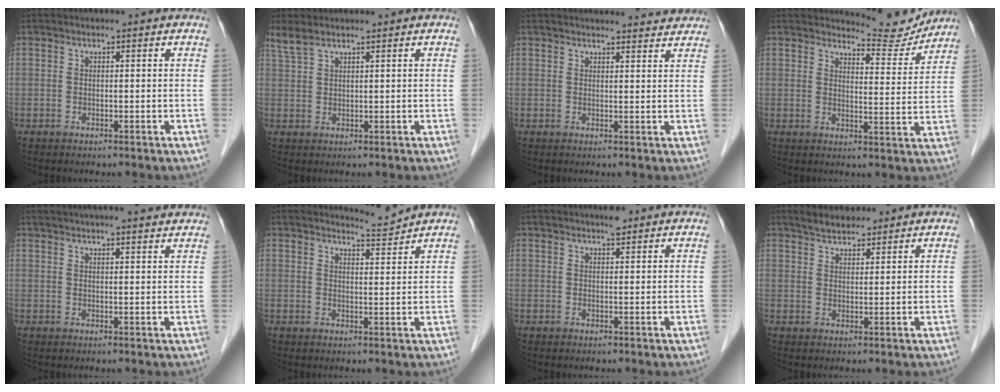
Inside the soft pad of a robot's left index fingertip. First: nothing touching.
{"total": 2.4, "force": [2.1, 0.2, 1.0], "torque": [-0.029, 0.014, 0.050]}
{"total": 7.6, "force": [7.4, 0.7, 1.5], "torque": [-0.012, 0.003, 0.073]}
{"total": 6.7, "force": [6.6, 0.5, -0.4], "torque": [-0.002, -0.022, 0.084]}
{"total": 9.5, "force": [8.2, 0.8, 4.8], "torque": [-0.066, 0.020, 0.098]}
{"total": 2.9, "force": [2.7, -0.9, -0.6], "torque": [0.001, -0.018, 0.050]}
{"total": 1.5, "force": [1.3, 0.3, 0.8], "torque": [-0.016, 0.002, 0.021]}
{"total": 3.7, "force": [3.3, 1.2, 1.0], "torque": [-0.021, 0.016, 0.059]}